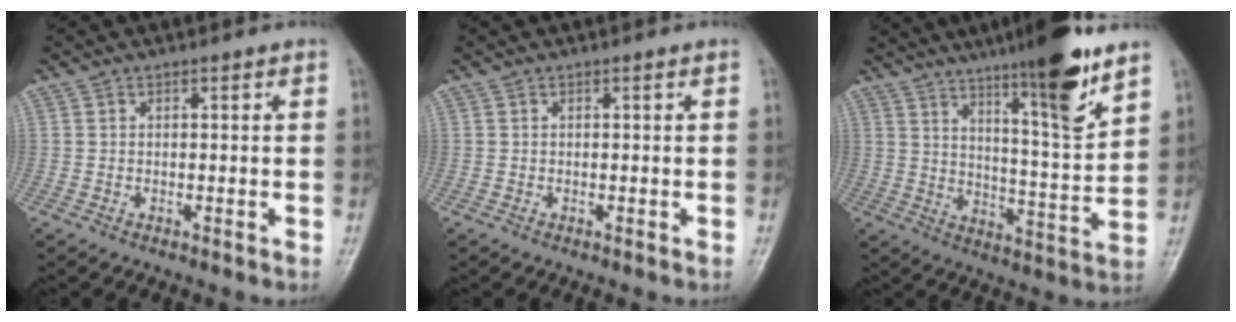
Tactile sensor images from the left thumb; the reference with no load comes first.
{"total": 0.0}
{"total": 16.1, "force": [10.5, 1.9, 12.1], "torque": [-0.171, -0.065, 0.167]}